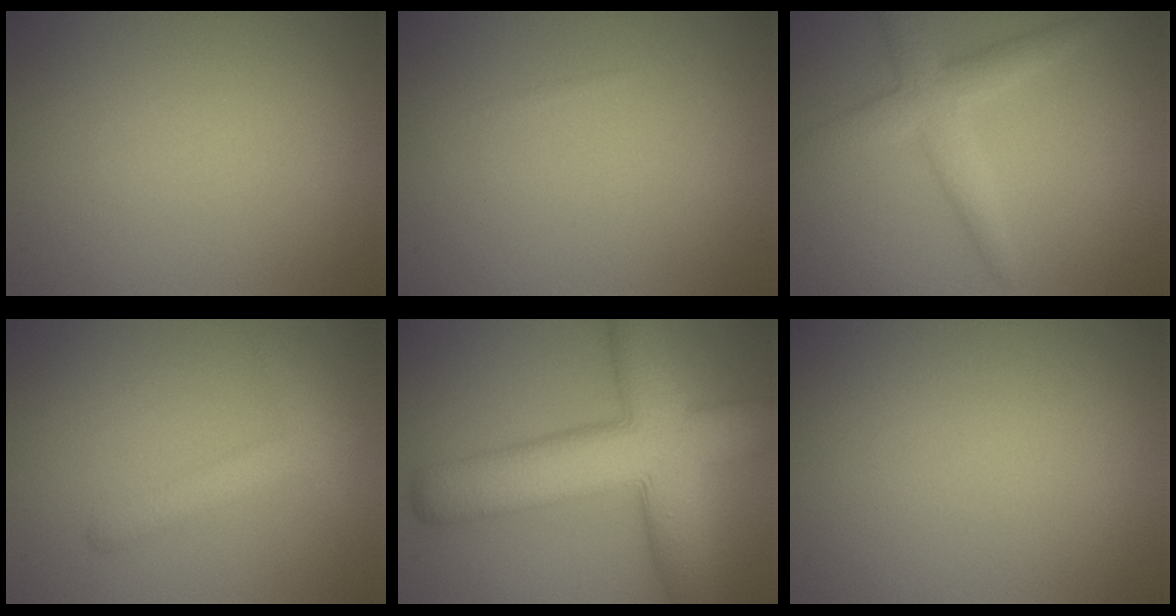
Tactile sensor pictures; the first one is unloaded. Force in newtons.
{"total": 0.0}
{"total": 3.7, "press": 3.7, "slide": 0.1}
{"total": 2.4, "press": 2.4, "slide": 0.1}
{"total": 10.9, "press": 10.8, "slide": 0.4}
{"total": 0.0}